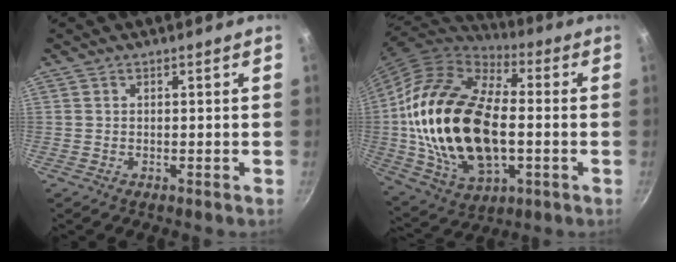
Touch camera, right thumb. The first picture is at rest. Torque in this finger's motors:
{"motor_torque": [-0.80, 2.51, 2.59, -0.17, 0.59]}